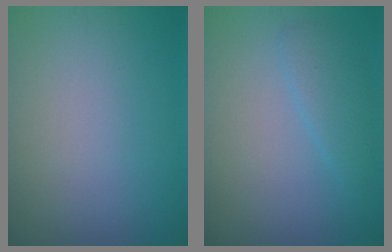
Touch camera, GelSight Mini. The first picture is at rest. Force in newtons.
{"total": 2.3, "press": 2.3, "slide": 0.0}